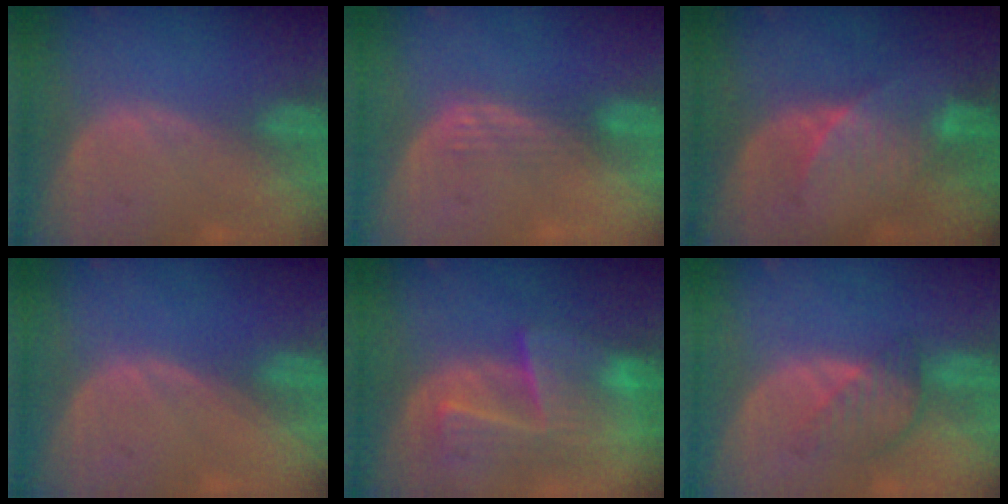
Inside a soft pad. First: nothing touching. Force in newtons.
{"total": 2.9, "press": 2.6, "slide": 1.4}
{"total": 4.9, "press": 4.7, "slide": 1.3}
{"total": 0.0}
{"total": 8.8, "press": 8.3, "slide": 2.9}
{"total": 4.5, "press": 4.1, "slide": 2.0}